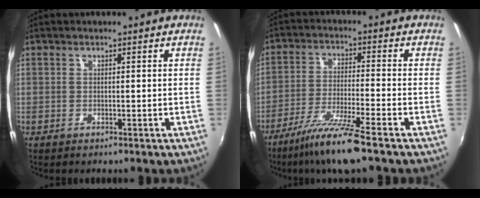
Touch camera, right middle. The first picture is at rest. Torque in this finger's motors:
{"motor_torque": [0.78, -0.74, 0.42, 0.15]}